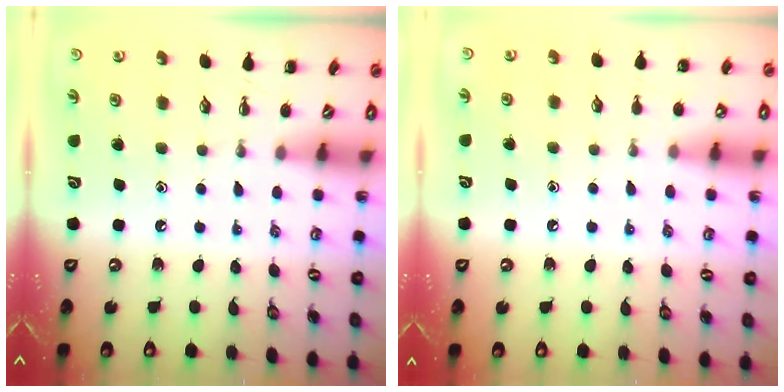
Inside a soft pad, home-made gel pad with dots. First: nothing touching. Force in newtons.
{"total": 5.7, "press": 5.4, "slide": 2.0}